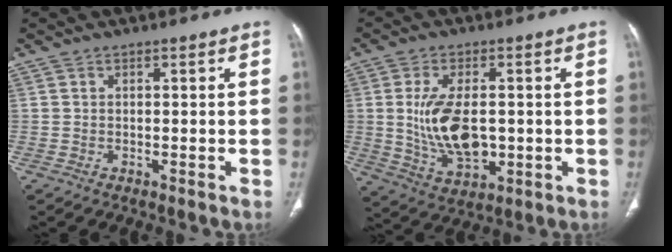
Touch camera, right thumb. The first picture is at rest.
{"total": 11.9, "force": [-0.1, 6.5, 9.9], "torque": [-0.181, -0.008, 0.013]}